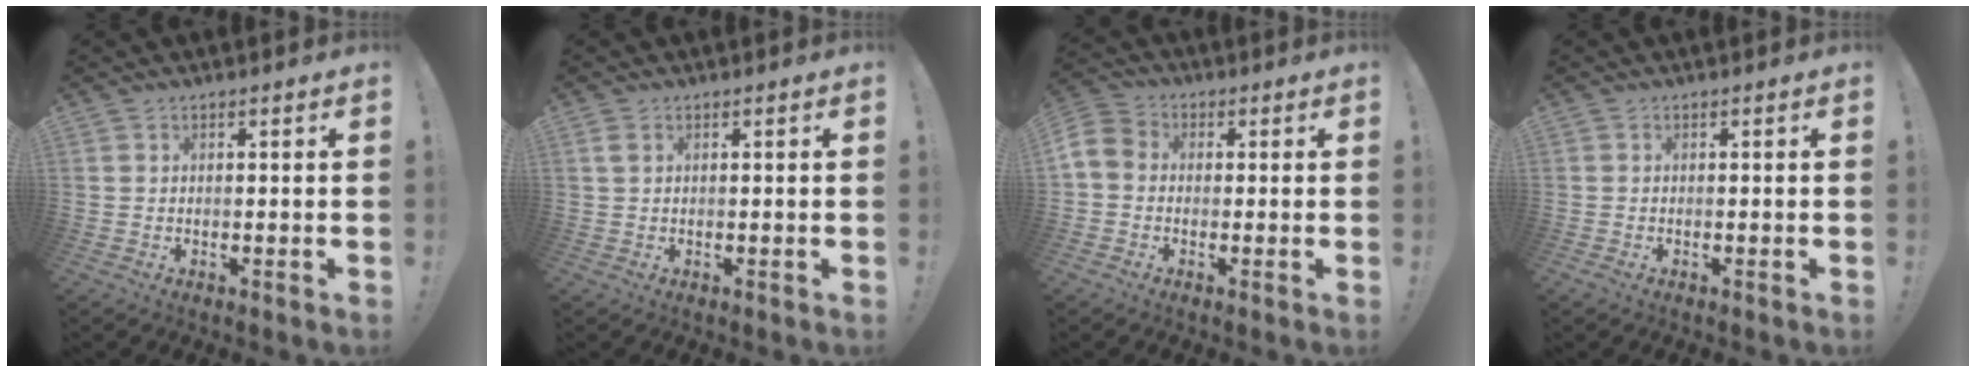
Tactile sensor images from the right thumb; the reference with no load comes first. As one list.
[{"total": 1.6, "force": [0.9, 0.8, 1.1], "torque": [-0.016, 0.000, 0.014]}, {"total": 6.2, "force": [-0.9, 5.0, 3.5], "torque": [-0.077, 0.019, -0.009]}, {"total": 0.5, "force": [-0.4, 0.2, 0.3], "torque": [-0.006, 0.000, -0.007]}]